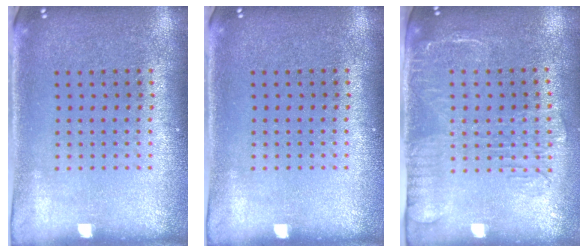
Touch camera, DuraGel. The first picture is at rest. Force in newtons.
{"total": 0.0}
{"total": 1.9, "press": 1.6, "slide": 1.0}